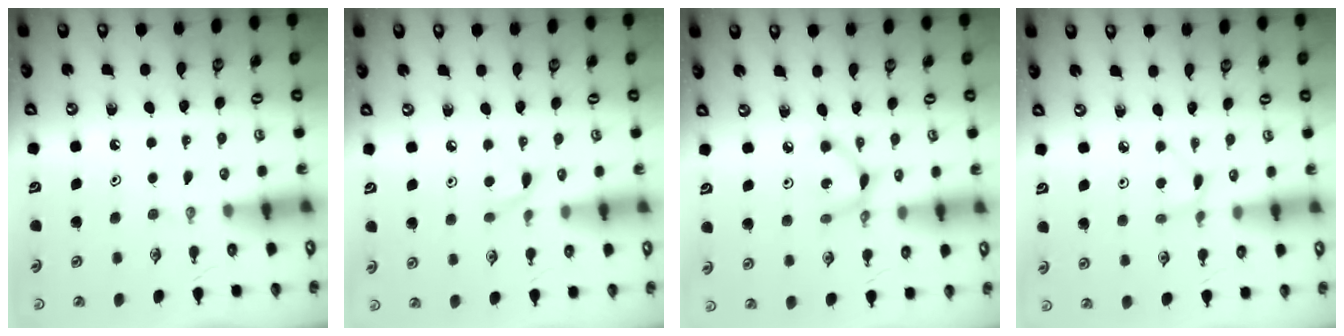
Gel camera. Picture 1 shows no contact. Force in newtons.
{"total": 5.7, "press": 5.7, "slide": 0.7}
{"total": 5.4, "press": 5.4, "slide": 0.3}
{"total": 2.5, "press": 2.5, "slide": 0.3}